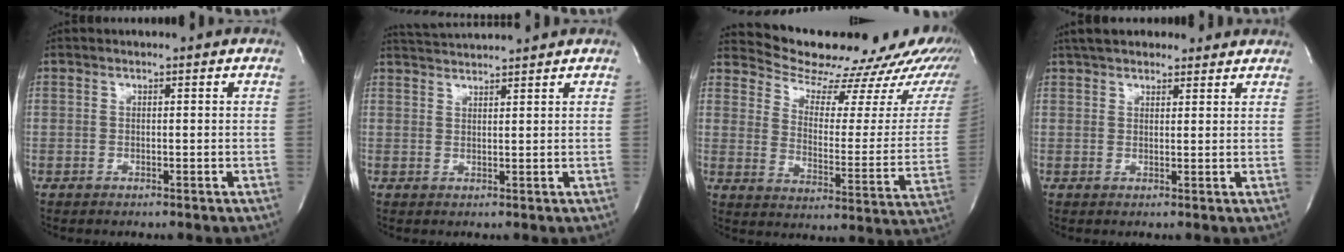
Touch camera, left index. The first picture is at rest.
{"total": 5.3, "force": [5.2, -1.0, 0.9], "torque": [-0.018, 0.021, 0.086]}
{"total": 22.7, "force": [21.3, 4.4, 6.7], "torque": [-0.090, -0.091, 0.256]}
{"total": 11.0, "force": [9.4, 3.8, 4.3], "torque": [-0.055, 0.040, 0.134]}